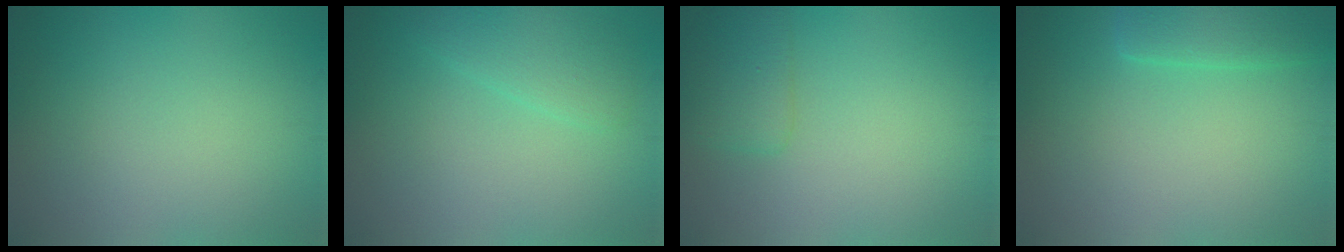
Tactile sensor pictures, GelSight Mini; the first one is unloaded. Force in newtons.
{"total": 2.3, "press": 2.3, "slide": 0.0}
{"total": 2.3, "press": 2.3, "slide": 0.1}
{"total": 3.1, "press": 3.1, "slide": 0.3}